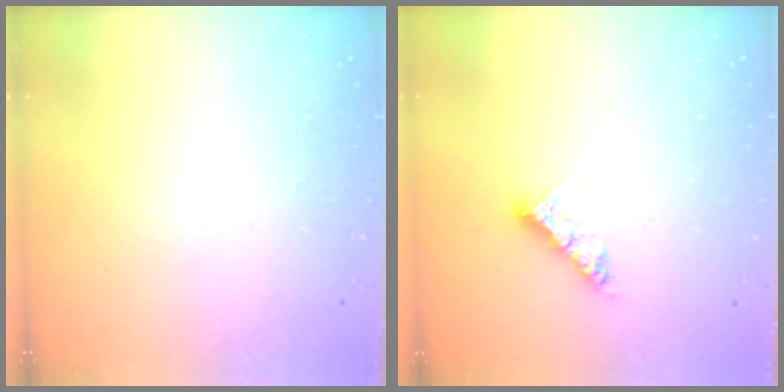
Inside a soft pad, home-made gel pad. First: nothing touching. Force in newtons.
{"total": 6.8, "press": 6.8, "slide": 0.8}